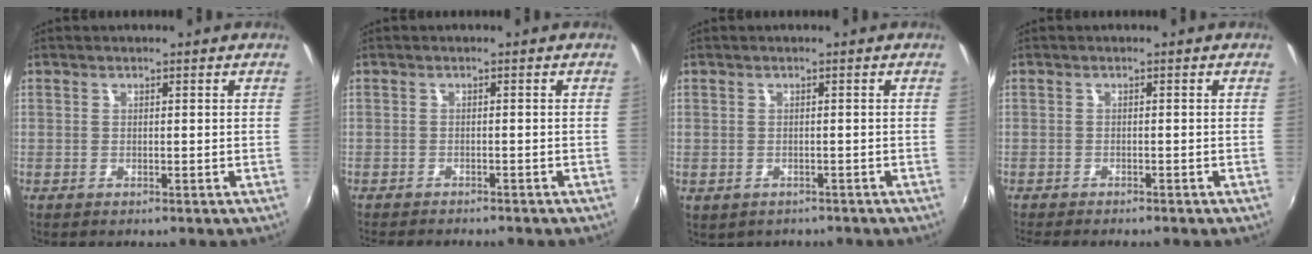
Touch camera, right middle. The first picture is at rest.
{"total": 4.9, "force": [-4.6, 0.6, 1.7], "torque": [-0.043, -0.015, -0.071]}
{"total": 1.6, "force": [-0.9, 1.2, 0.5], "torque": [-0.015, -0.006, -0.008]}
{"total": 4.0, "force": [-3.7, 0.3, 1.5], "torque": [-0.035, -0.017, -0.061]}